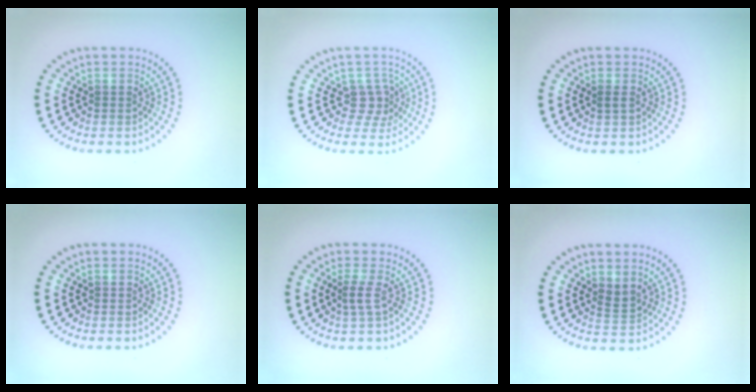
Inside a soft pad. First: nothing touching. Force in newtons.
{"total": 2.4, "press": 1.7, "slide": 1.7}
{"total": 0.7, "press": 0.7, "slide": 0.1}
{"total": 0.0}
{"total": 1.4, "press": 0.9, "slide": 1.0}
{"total": 1.4, "press": 1.1, "slide": 0.8}